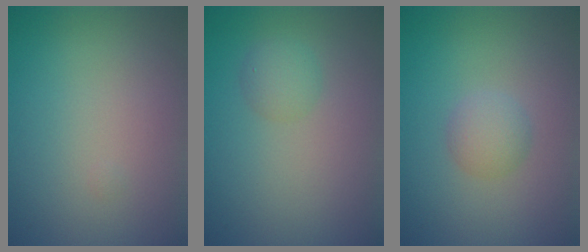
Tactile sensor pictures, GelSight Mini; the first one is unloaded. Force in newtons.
{"total": 1.6, "press": 1.6, "slide": 0.1}
{"total": 1.9, "press": 1.9, "slide": 0.1}